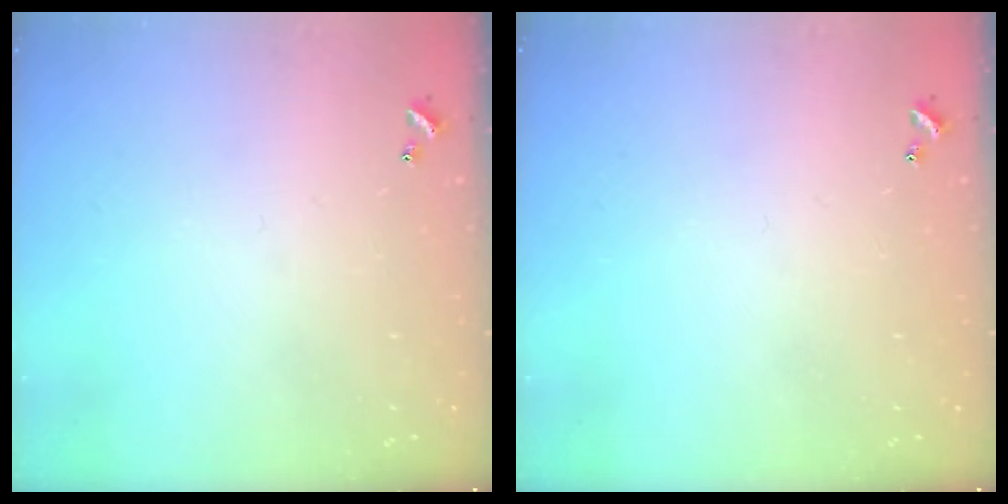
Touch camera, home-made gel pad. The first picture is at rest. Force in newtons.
{"total": 0.0}